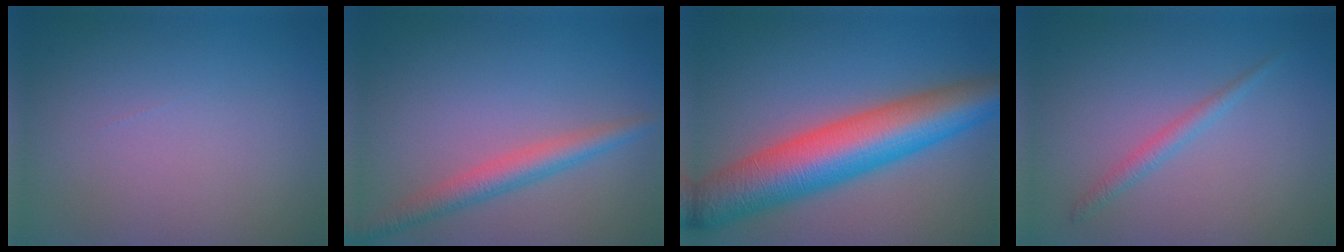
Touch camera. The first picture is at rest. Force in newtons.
{"total": 3.0, "press": 3.0, "slide": 0.1}
{"total": 10.5, "press": 10.5, "slide": 0.3}
{"total": 1.4, "press": 1.4, "slide": 0.1}